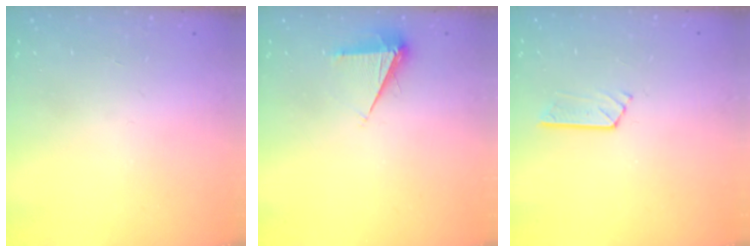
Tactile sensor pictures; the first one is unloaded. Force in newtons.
{"total": 5.4, "press": 5.4, "slide": 0.8}
{"total": 3.5, "press": 3.4, "slide": 0.3}